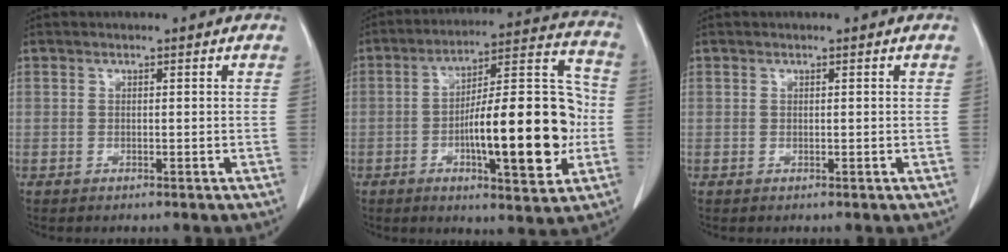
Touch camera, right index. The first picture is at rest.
{"total": 19.5, "force": [-3.5, 4.6, 18.6], "torque": [-0.280, 0.024, -0.049]}
{"total": 0.0}